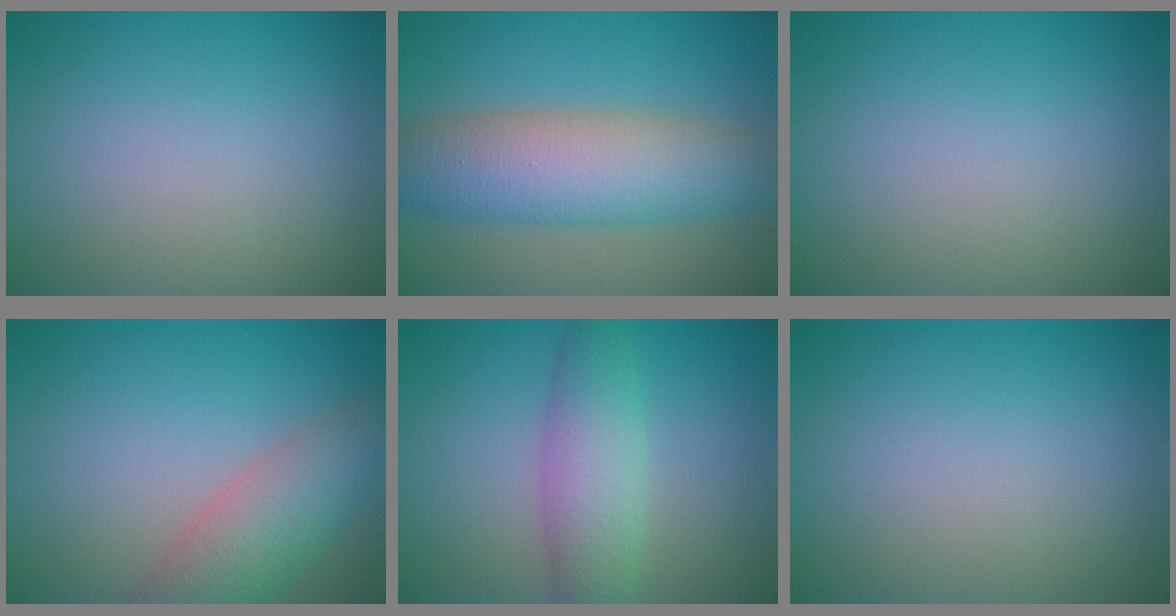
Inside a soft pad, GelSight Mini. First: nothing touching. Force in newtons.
{"total": 7.9, "press": 7.9, "slide": 0.1}
{"total": 0.0}
{"total": 5.3, "press": 5.3, "slide": 0.3}
{"total": 4.3, "press": 4.3, "slide": 0.1}
{"total": 0.0}